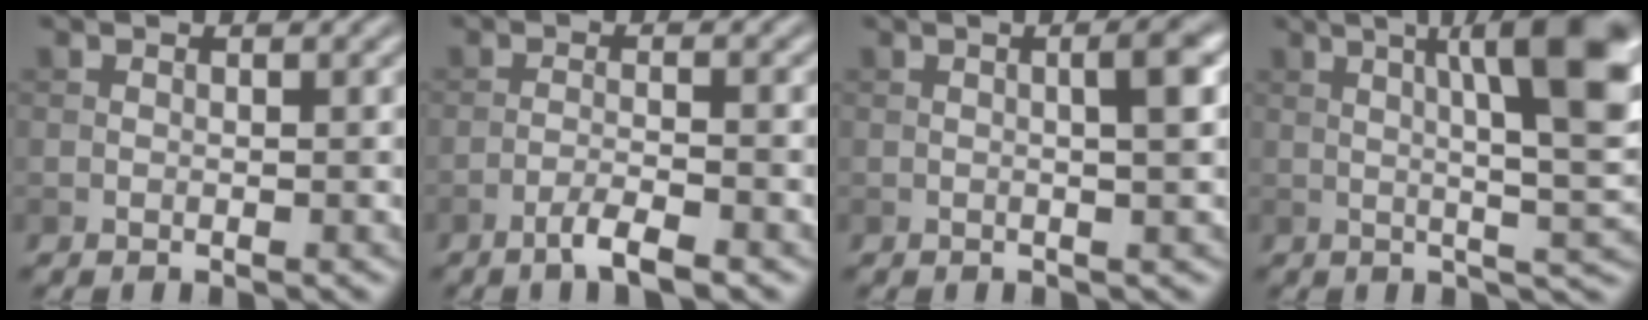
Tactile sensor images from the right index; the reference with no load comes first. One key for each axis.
{"total": 3.0, "fx": -1.9, "fy": 0.4, "fz": 2.2, "tx": -0.037, "ty": 0.006, "tz": -0.044}
{"total": 3.1, "fx": 0.3, "fy": 0.7, "fz": 3.0, "tx": -0.037, "ty": 0.011, "tz": 0.002}
{"total": 12.1, "fx": 3.1, "fy": 2.8, "fz": 11.3, "tx": -0.138, "ty": 0.010, "tz": 0.042}